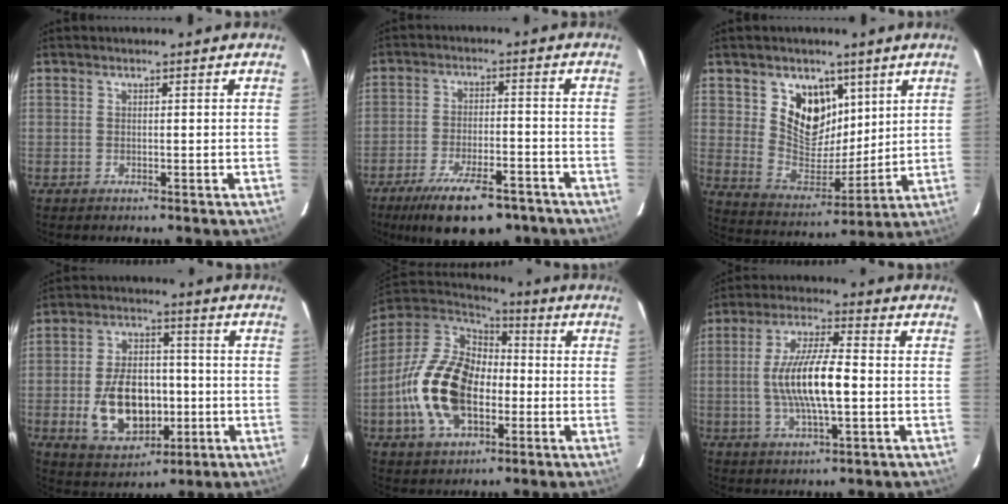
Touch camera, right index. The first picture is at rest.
{"total": 15.1, "force": [-10.8, 5.4, 9.1], "torque": [-0.179, -0.018, -0.163]}
{"total": 12.6, "force": [6.2, 9.0, 6.2], "torque": [-0.112, -0.010, 0.126]}
{"total": 14.0, "force": [-3.0, 8.9, 10.4], "torque": [-0.210, 0.008, -0.030]}
{"total": 20.6, "force": [-4.3, 13.2, 15.3], "torque": [-0.336, 0.007, -0.076]}
{"total": 12.0, "force": [-1.0, 2.7, 11.6], "torque": [-0.225, 0.002, -0.016]}